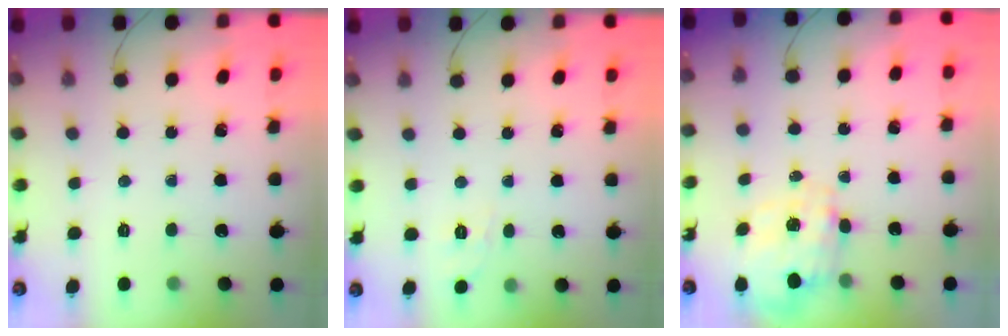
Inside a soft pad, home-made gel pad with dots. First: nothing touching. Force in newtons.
{"total": 3.8, "press": 3.3, "slide": 1.9}
{"total": 2.7, "press": 2.6, "slide": 1.0}